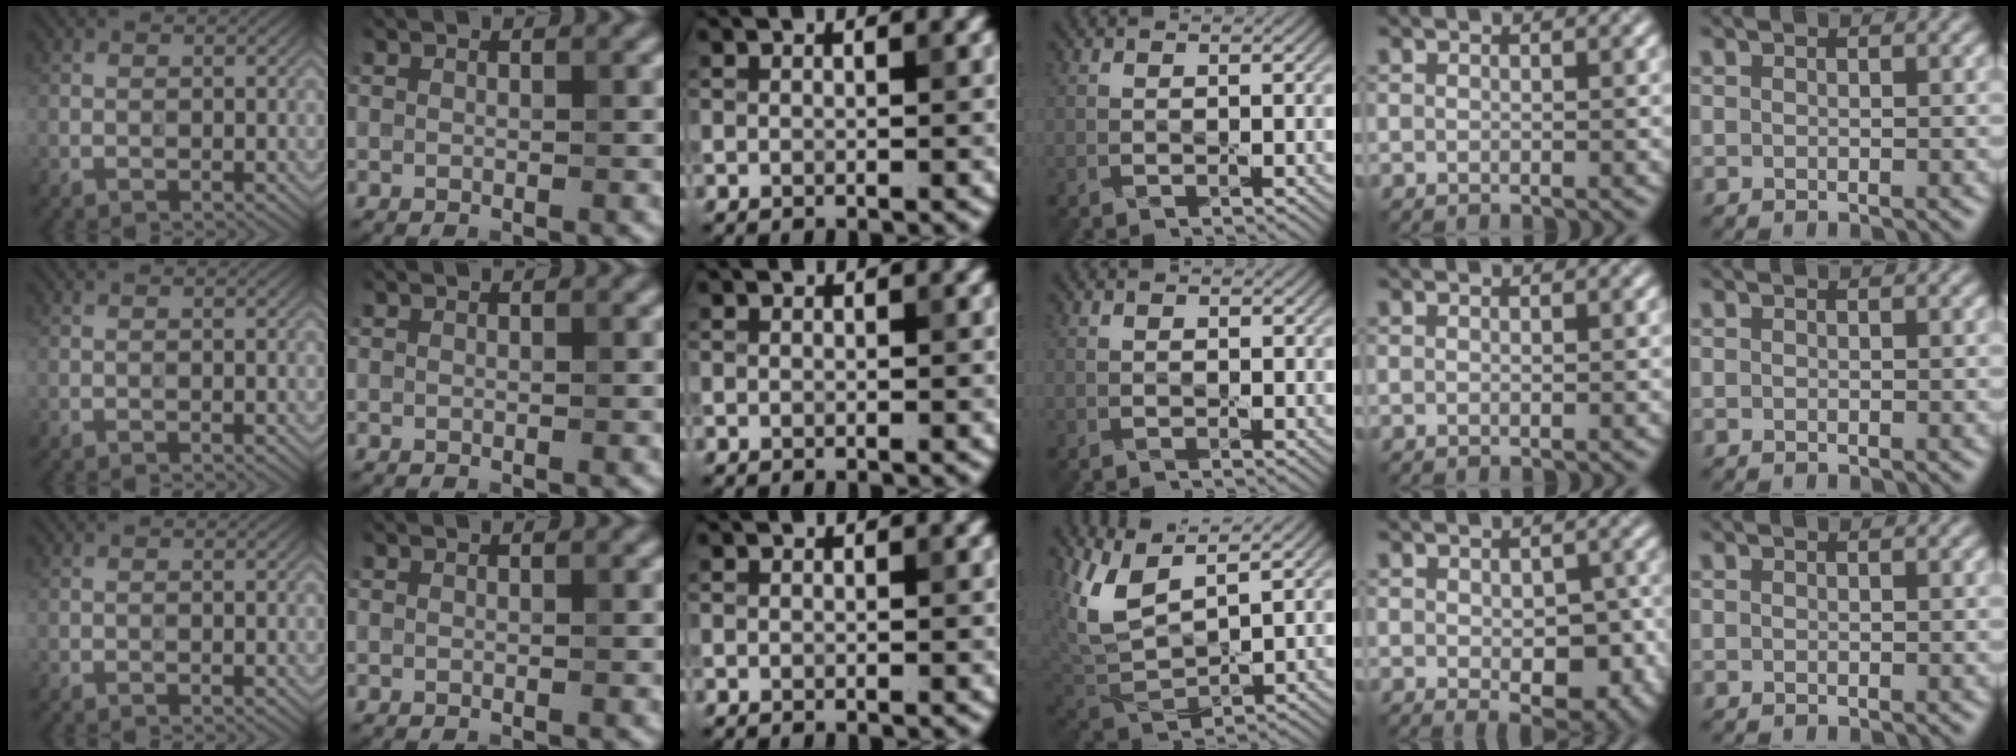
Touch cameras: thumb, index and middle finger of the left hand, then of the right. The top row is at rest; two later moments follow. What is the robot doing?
{"motion": "peel", "object": "lint roller sheet"}